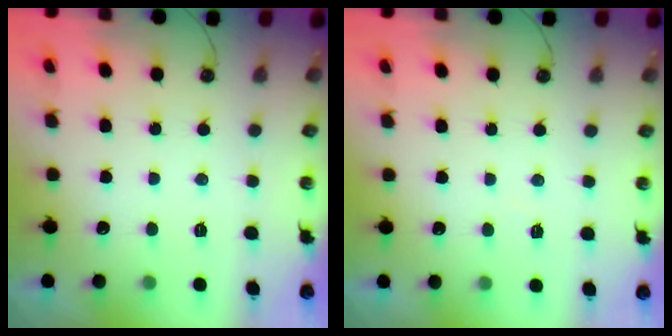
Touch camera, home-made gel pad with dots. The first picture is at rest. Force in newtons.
{"total": 3.6, "press": 3.6, "slide": 0.6}